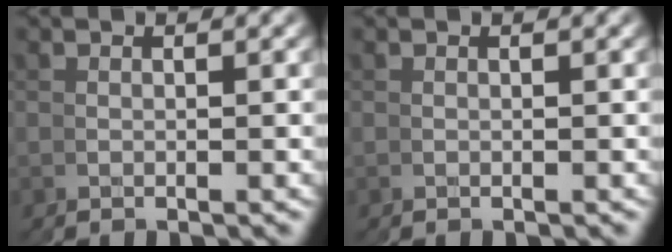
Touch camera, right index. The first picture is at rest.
{"total": 0.0}